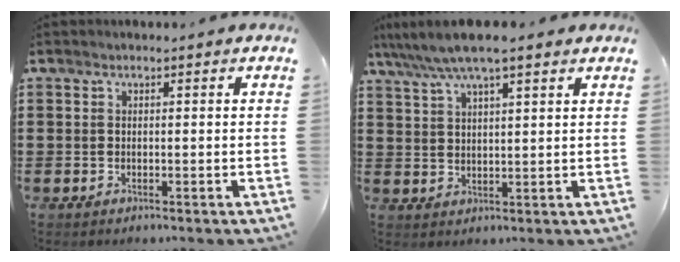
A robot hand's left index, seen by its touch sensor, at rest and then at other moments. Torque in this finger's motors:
{"motor_torque": [2.14, 0.00, 1.05, 0.21]}